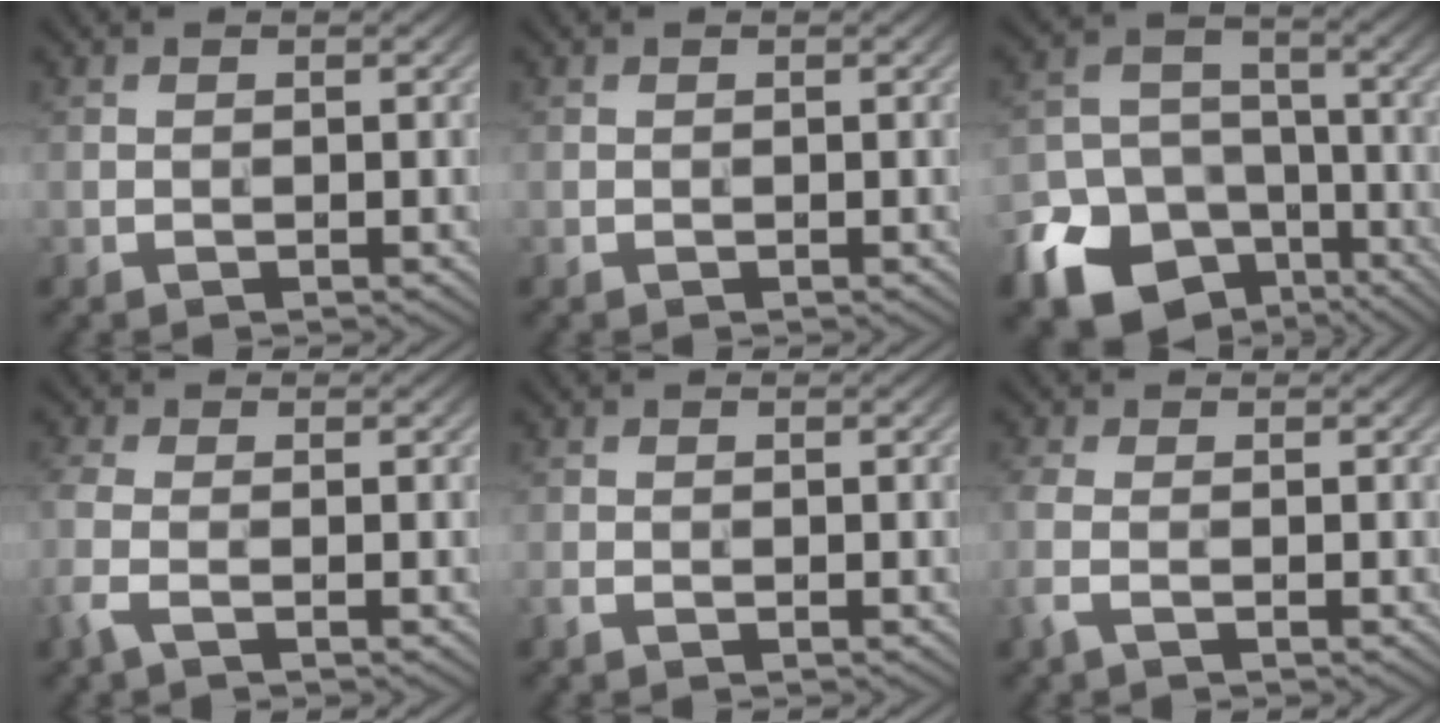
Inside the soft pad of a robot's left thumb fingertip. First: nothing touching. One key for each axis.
{"total": 0.0}
{"total": 14.0, "fx": -8.0, "fy": 9.5, "fz": 6.4, "tx": -0.162, "ty": -0.032, "tz": -0.144}
{"total": 3.0, "fx": -1.2, "fy": 1.0, "fz": 2.5, "tx": -0.076, "ty": -0.002, "tz": -0.040}
{"total": 0.6, "fx": -0.5, "fy": 0.1, "fz": 0.4, "tx": -0.012, "ty": -0.001, "tz": -0.012}
{"total": 2.3, "fx": -0.8, "fy": 0.7, "fz": 2.0, "tx": -0.061, "ty": -0.001, "tz": -0.028}